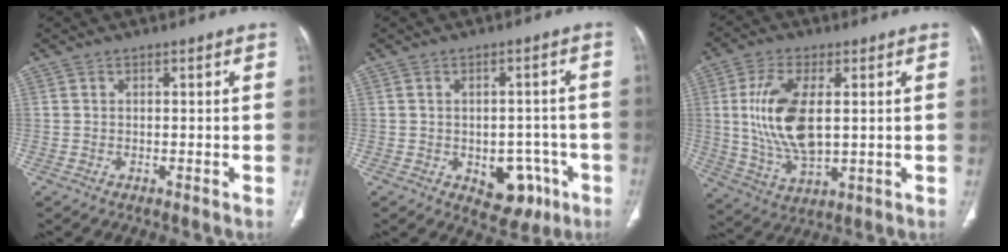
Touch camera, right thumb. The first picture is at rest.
{"total": 8.7, "force": [-3.5, 5.8, 5.5], "torque": [-0.032, 0.021, -0.033]}
{"total": 14.0, "force": [1.6, 6.8, 12.1], "torque": [-0.245, -0.013, 0.040]}